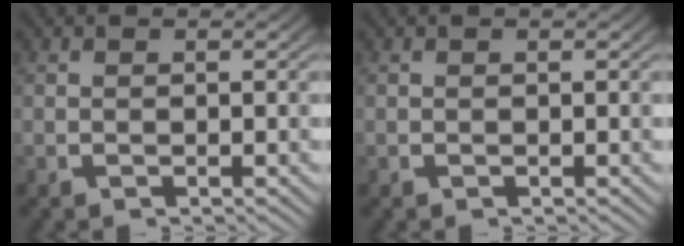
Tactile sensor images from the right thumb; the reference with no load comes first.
{"total": 0.0}